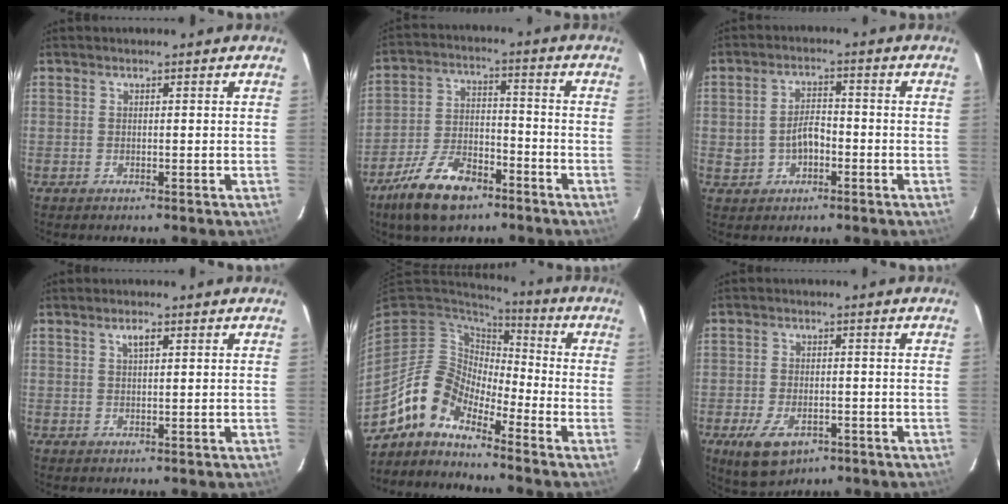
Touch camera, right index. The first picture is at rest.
{"total": 12.7, "force": [-8.6, 6.1, 7.1], "torque": [-0.160, 0.002, -0.152]}
{"total": 5.2, "force": [-1.3, 3.5, 3.6], "torque": [-0.070, 0.013, -0.010]}
{"total": 1.8, "force": [0.9, 0.6, 1.5], "torque": [-0.025, 0.005, 0.015]}
{"total": 10.0, "force": [-7.9, 4.8, 3.8], "torque": [-0.071, 0.025, -0.167]}
{"total": 8.8, "force": [-4.6, 5.0, 5.6], "torque": [-0.122, -0.016, -0.071]}